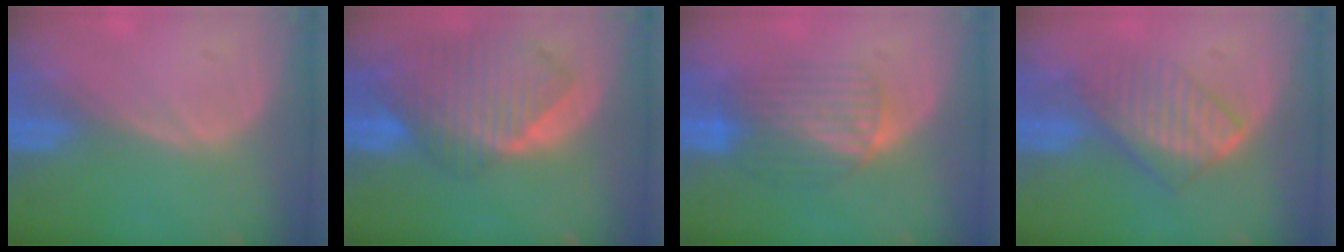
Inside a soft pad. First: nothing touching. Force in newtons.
{"total": 10.3, "press": 8.8, "slide": 5.3}
{"total": 6.3, "press": 6.2, "slide": 1.1}
{"total": 6.6, "press": 6.3, "slide": 1.9}